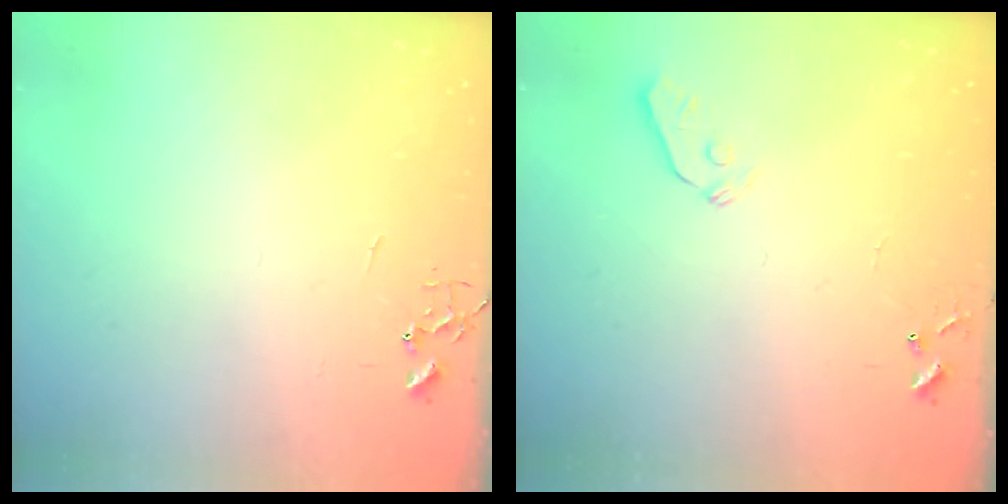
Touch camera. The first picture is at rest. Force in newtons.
{"total": 3.3, "press": 3.2, "slide": 0.8}